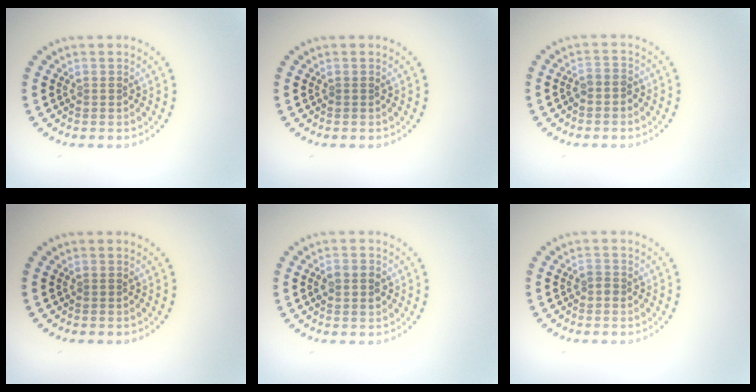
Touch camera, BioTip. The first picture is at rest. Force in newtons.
{"total": 0.0}
{"total": 1.5, "press": 1.3, "slide": 0.8}
{"total": 0.0}
{"total": 2.7, "press": 2.7, "slide": 0.1}
{"total": 1.0, "press": 0.9, "slide": 0.4}